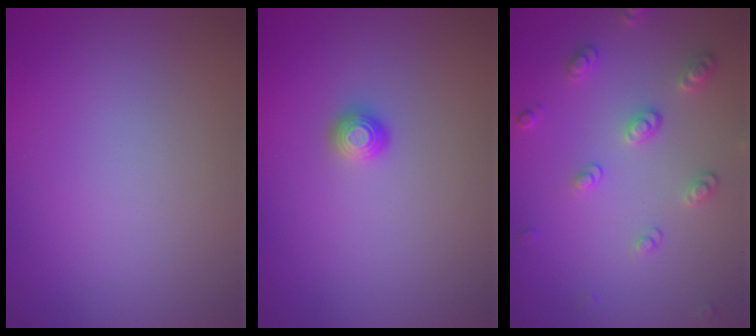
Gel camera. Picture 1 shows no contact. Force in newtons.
{"total": 1.1, "press": 1.1, "slide": 0.1}
{"total": 2.5, "press": 2.5, "slide": 0.4}